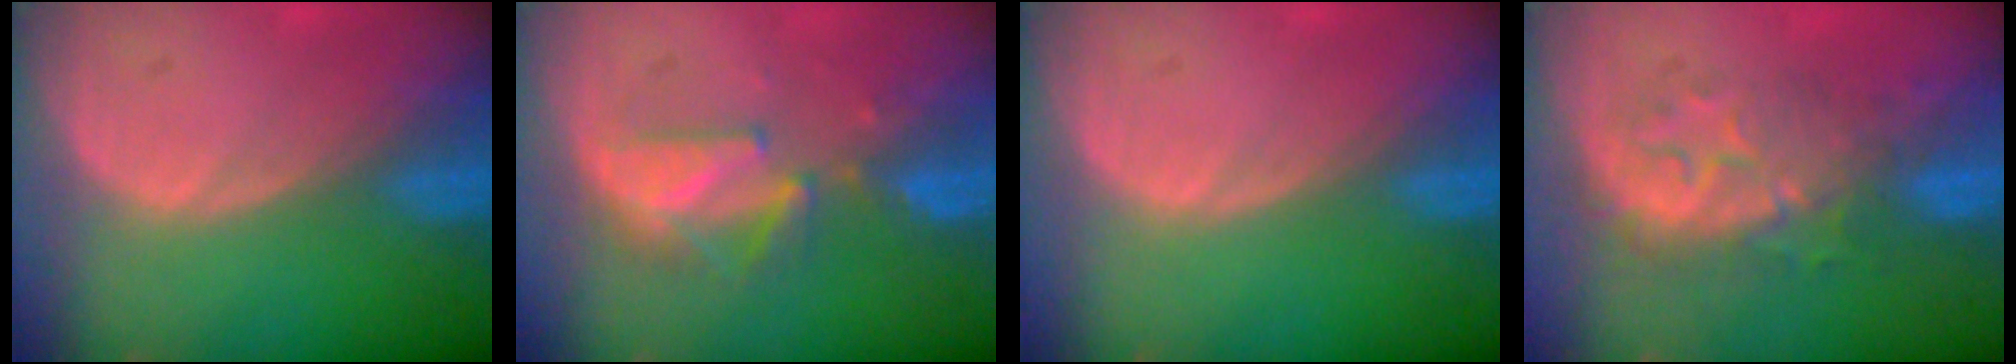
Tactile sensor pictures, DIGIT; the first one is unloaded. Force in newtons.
{"total": 5.7, "press": 5.7, "slide": 0.6}
{"total": 0.0}
{"total": 8.1, "press": 8.0, "slide": 1.1}